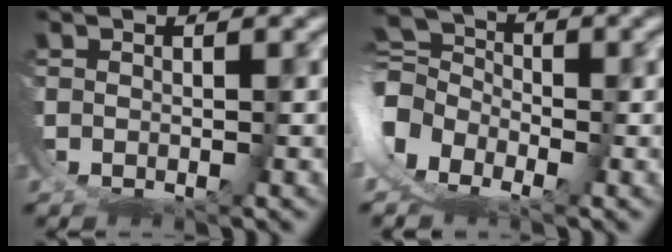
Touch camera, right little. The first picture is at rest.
{"total": 8.8, "force": [-1.3, 7.5, 4.3], "torque": [-0.099, -0.013, -0.036]}